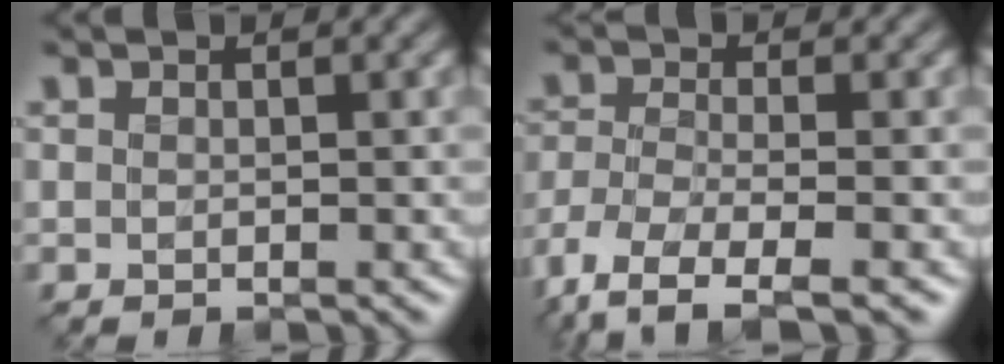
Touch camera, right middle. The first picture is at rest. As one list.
[{"total": 6.4, "force": [-4.8, 1.5, 4.0], "torque": [-0.084, -0.016, -0.100]}]